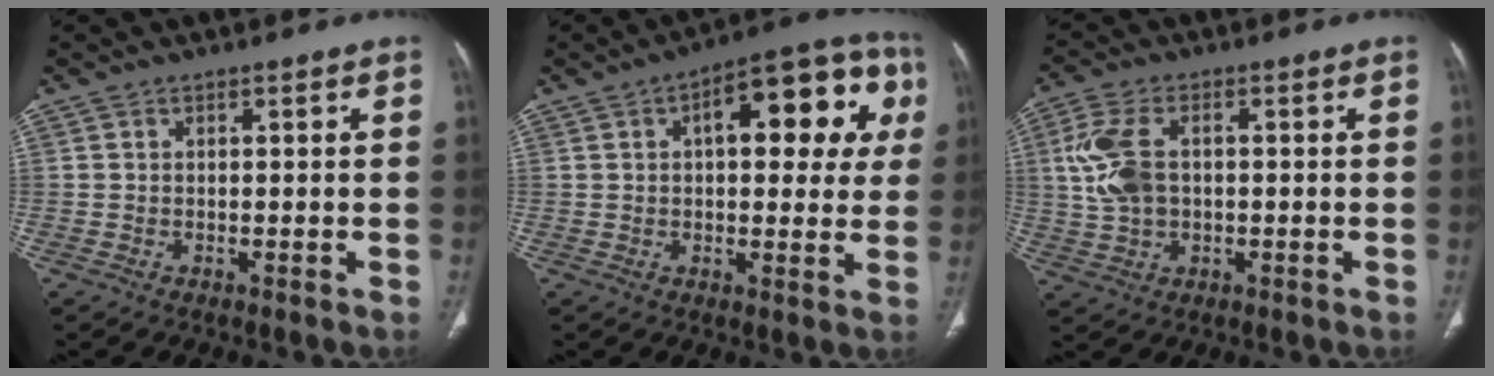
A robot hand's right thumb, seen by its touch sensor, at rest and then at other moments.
{"total": 17.9, "force": [5.0, 8.0, 15.3], "torque": [-0.154, 0.021, 0.053]}
{"total": 8.8, "force": [0.9, 5.4, 7.0], "torque": [-0.157, 0.009, 0.022]}